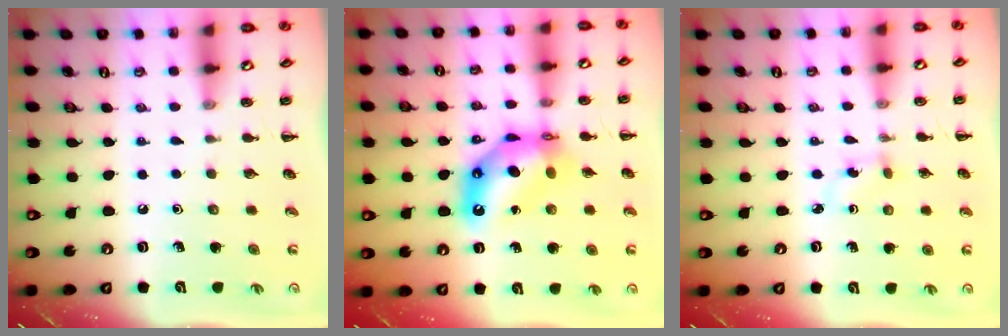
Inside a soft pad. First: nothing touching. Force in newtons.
{"total": 12.4, "press": 11.8, "slide": 3.8}
{"total": 2.5, "press": 2.3, "slide": 1.1}